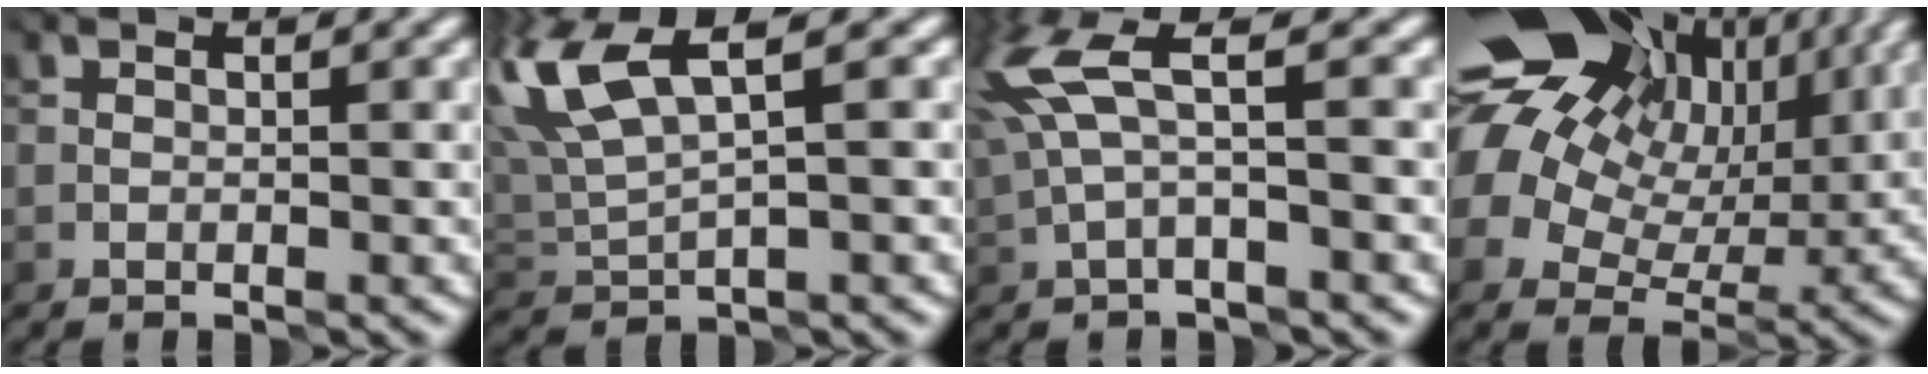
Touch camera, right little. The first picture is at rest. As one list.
[{"total": 7.7, "force": [4.1, 2.2, 6.1], "torque": [-0.148, 0.016, 0.082]}, {"total": 5.3, "force": [2.0, 1.7, 4.7], "torque": [-0.117, 0.009, 0.036]}, {"total": 19.2, "force": [7.1, 14.5, 10.3], "torque": [-0.214, 0.046, 0.105]}]